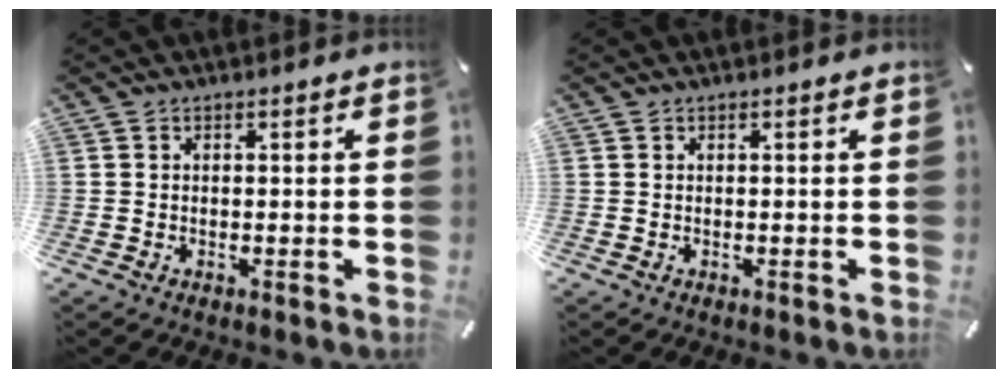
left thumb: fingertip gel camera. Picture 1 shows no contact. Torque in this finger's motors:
{"motor_torque": [-0.01, 0.00, 0.03, -0.03, 0.00]}